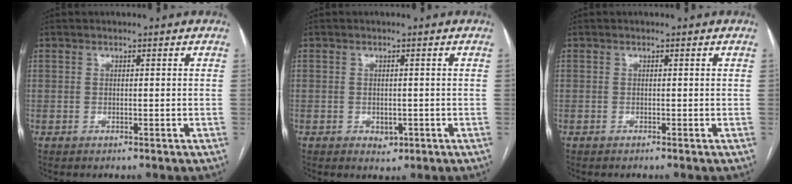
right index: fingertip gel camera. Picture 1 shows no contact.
{"total": 2.0, "force": [-0.8, 1.4, 1.1], "torque": [-0.011, 0.002, -0.002]}
{"total": 0.0}